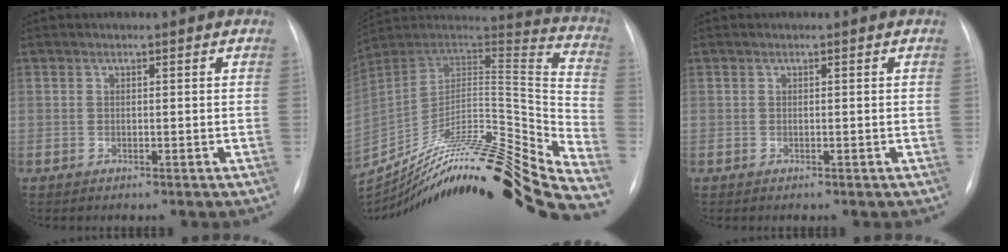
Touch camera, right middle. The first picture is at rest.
{"total": 32.7, "force": [-27.0, 0.1, 18.5], "torque": [-0.205, -0.020, -0.412]}
{"total": 0.0}